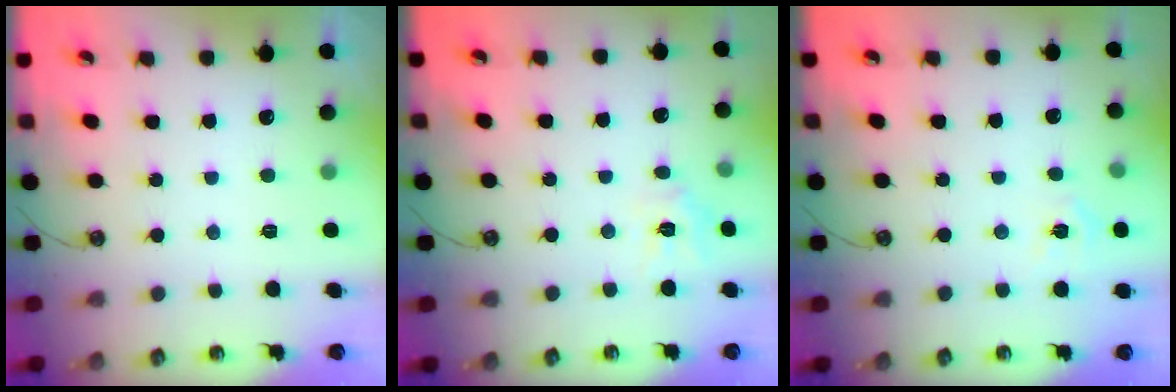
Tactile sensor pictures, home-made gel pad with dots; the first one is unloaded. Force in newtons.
{"total": 7.7, "press": 7.7, "slide": 0.5}
{"total": 5.0, "press": 4.9, "slide": 0.5}